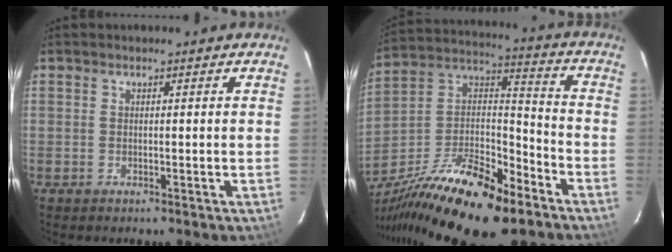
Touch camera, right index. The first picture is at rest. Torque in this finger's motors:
{"motor_torque": [1.13, -1.01, 1.05, 0.19]}